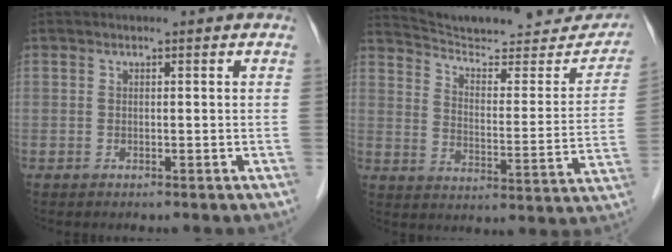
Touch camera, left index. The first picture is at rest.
{"total": 23.3, "force": [21.8, 4.6, 6.9], "torque": [-0.092, -0.048, 0.283]}